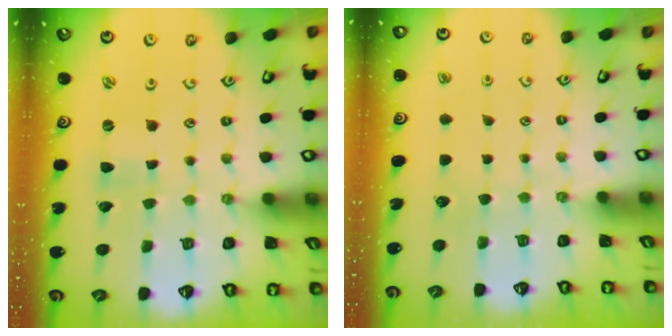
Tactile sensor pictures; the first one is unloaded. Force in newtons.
{"total": 0.0}